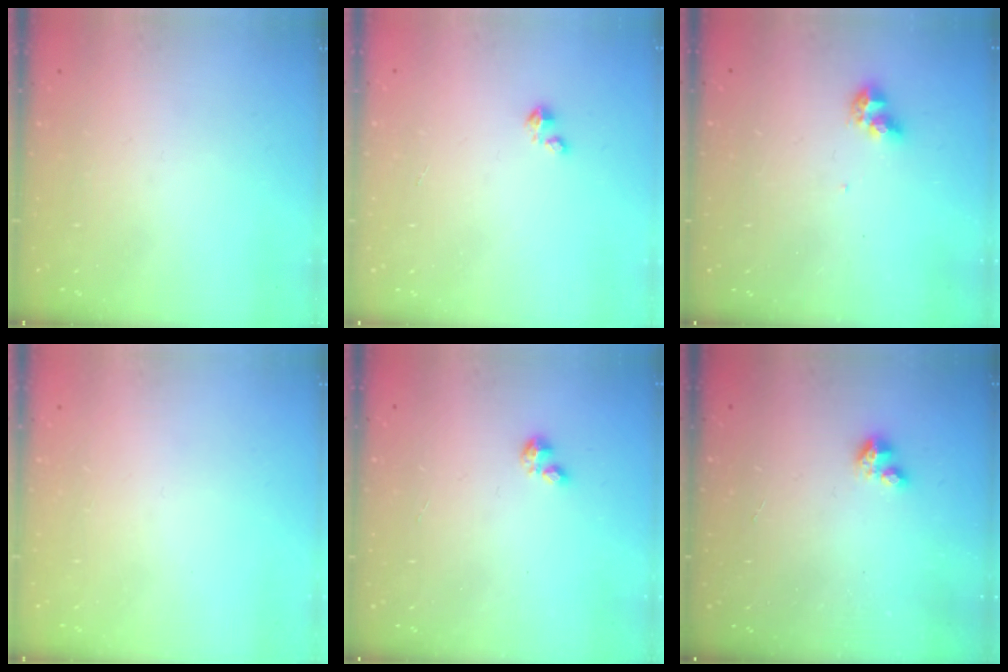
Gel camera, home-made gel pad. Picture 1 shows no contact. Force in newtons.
{"total": 1.4, "press": 1.4, "slide": 0.2}
{"total": 6.6, "press": 6.5, "slide": 0.4}
{"total": 0.0}
{"total": 0.7, "press": 0.6, "slide": 0.2}
{"total": 2.9, "press": 2.9, "slide": 0.2}